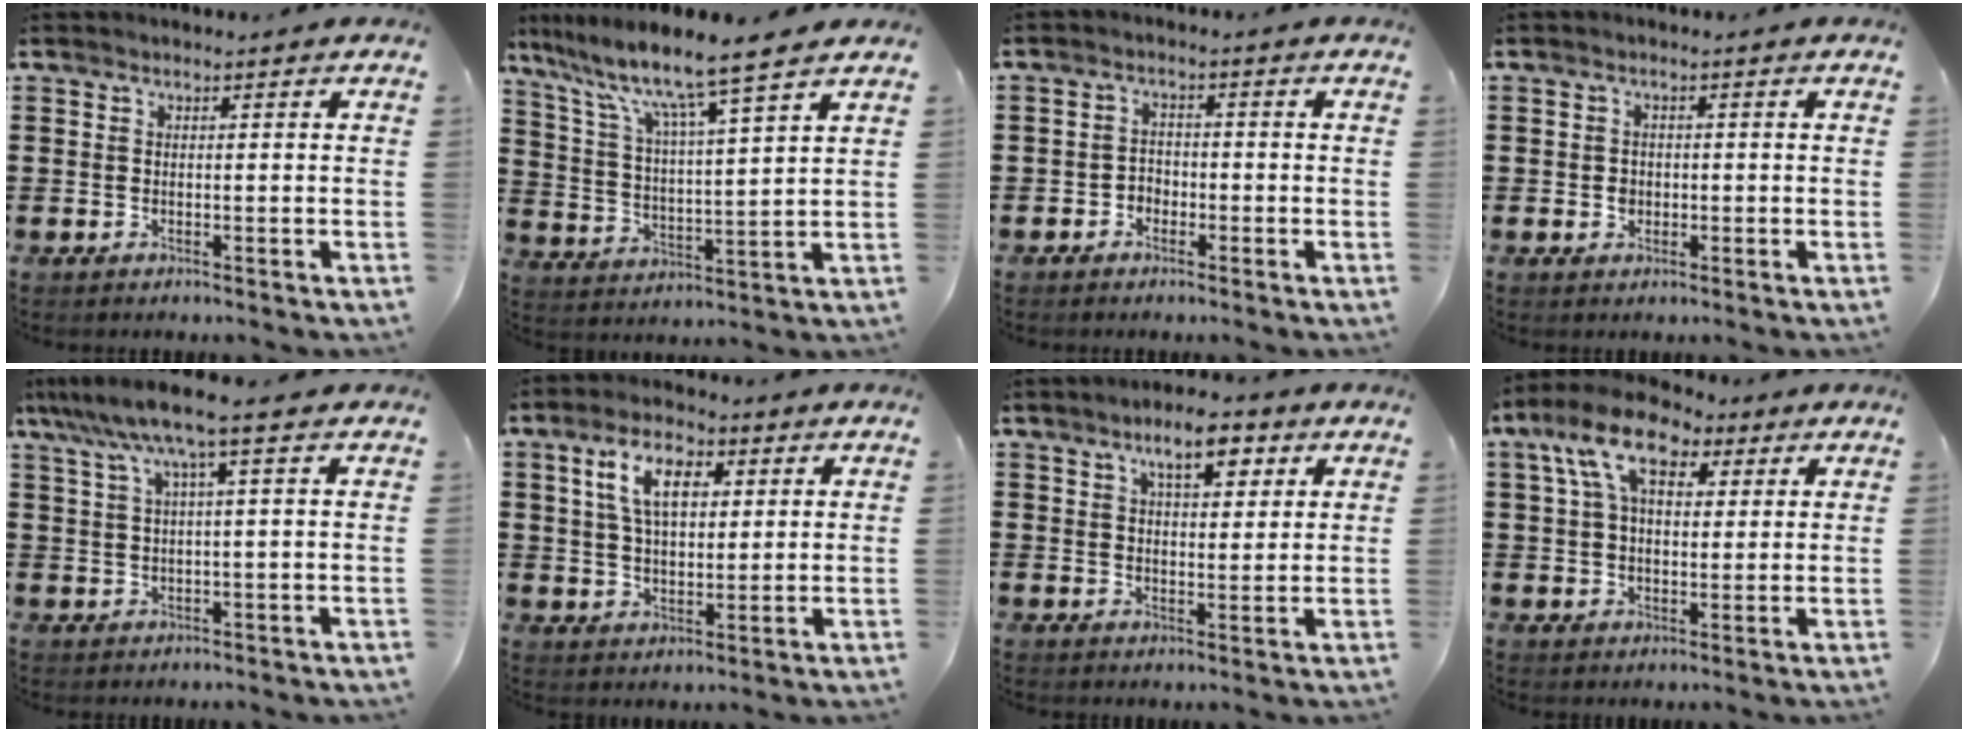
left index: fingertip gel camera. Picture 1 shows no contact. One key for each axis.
{"total": 8.5, "fx": 6.9, "fy": -0.3, "fz": 4.9, "tx": -0.122, "ty": -0.046, "tz": 0.108}
{"total": 2.0, "fx": -1.5, "fy": 1.3, "fz": 0.2, "tx": -0.012, "ty": 0.004, "tz": -0.035}
{"total": 1.5, "fx": -0.3, "fy": 1.4, "fz": 0.6, "tx": -0.015, "ty": 0.005, "tz": -0.008}
{"total": 6.6, "fx": 3.1, "fy": 0.0, "fz": 5.8, "tx": -0.128, "ty": -0.006, "tz": 0.049}
{"total": 8.4, "fx": 3.4, "fy": 4.2, "fz": 6.3, "tx": -0.131, "ty": 0.013, "tz": 0.058}
{"total": 6.8, "fx": 3.9, "fy": 2.7, "fz": 4.7, "tx": -0.073, "ty": 0.000, "tz": 0.062}
{"total": 9.7, "fx": 5.1, "fy": 5.3, "fz": 6.3, "tx": -0.135, "ty": 0.009, "tz": 0.090}